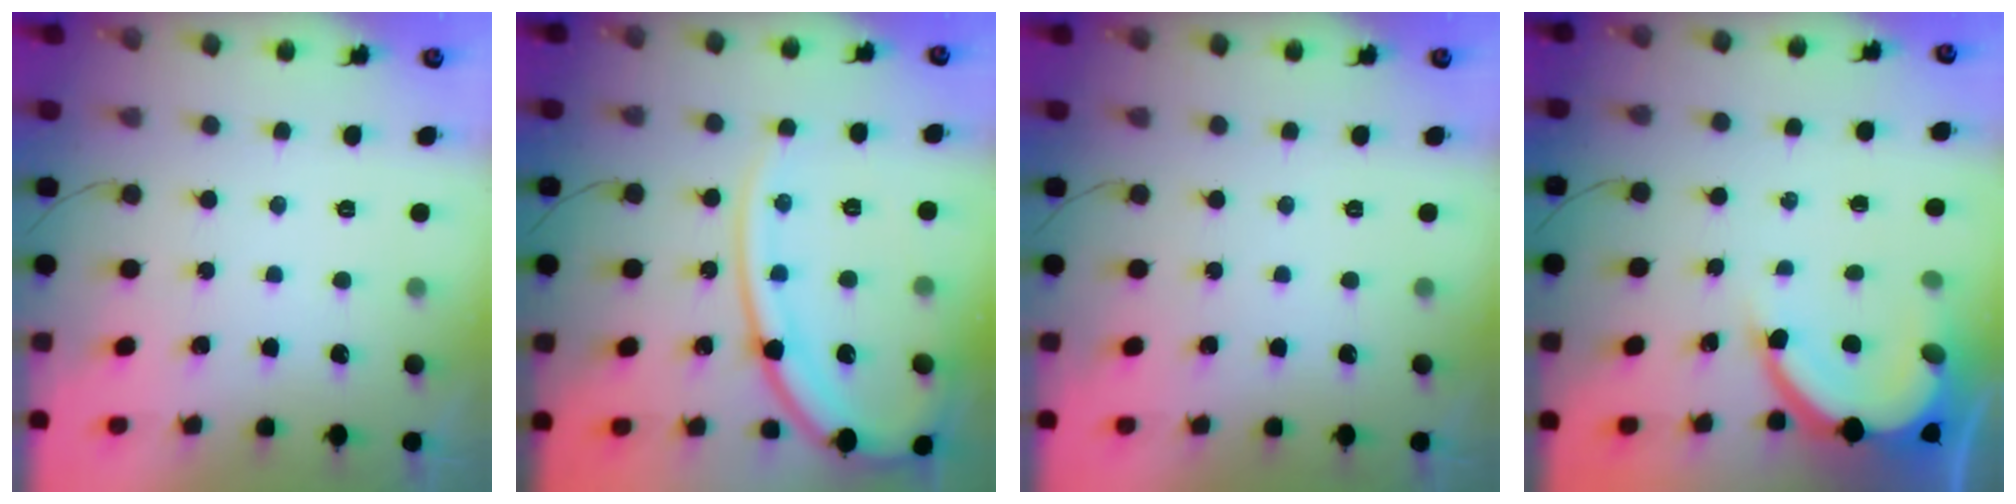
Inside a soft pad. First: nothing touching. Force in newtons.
{"total": 17.1, "press": 17.0, "slide": 1.7}
{"total": 0.0}
{"total": 10.9, "press": 10.8, "slide": 0.9}